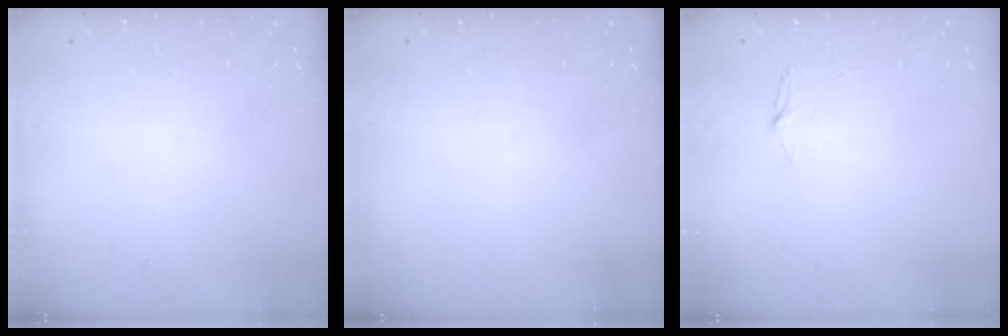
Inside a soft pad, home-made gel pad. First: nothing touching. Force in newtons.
{"total": 0.0}
{"total": 3.8, "press": 3.8, "slide": 0.4}